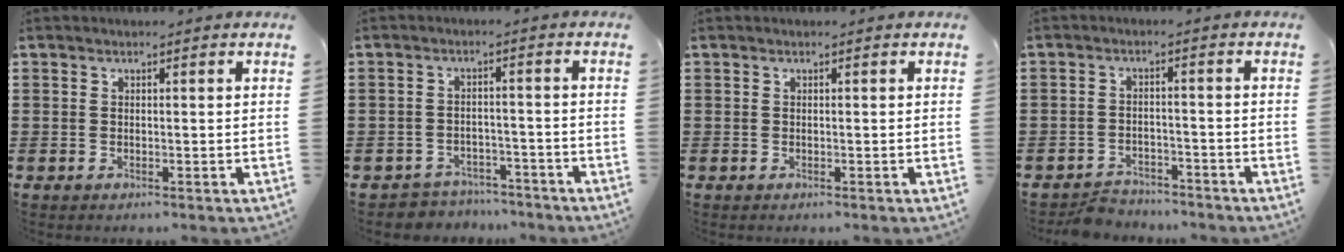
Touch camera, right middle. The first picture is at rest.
{"total": 3.6, "force": [-3.5, 0.8, -0.3], "torque": [-0.004, 0.001, -0.077]}
{"total": 0.0}
{"total": 3.2, "force": [-3.2, 0.7, 0.0], "torque": [-0.008, 0.002, -0.066]}